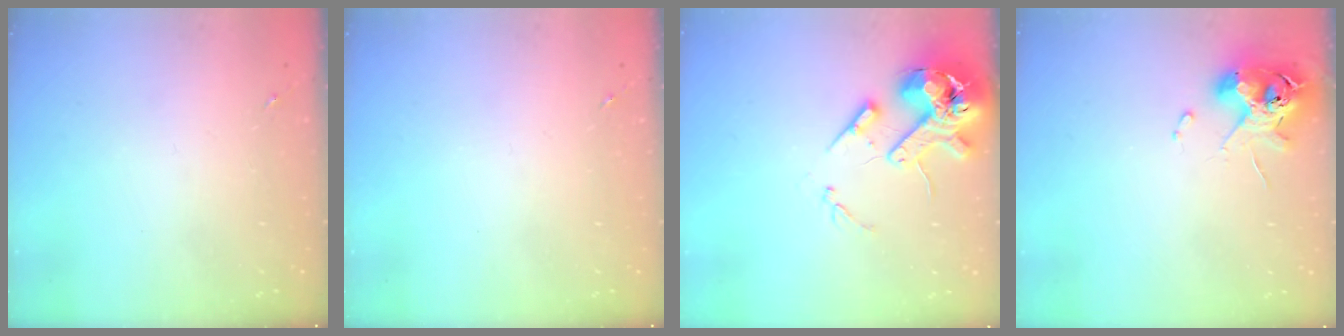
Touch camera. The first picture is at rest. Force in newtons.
{"total": 0.0}
{"total": 15.7, "press": 15.5, "slide": 2.3}
{"total": 11.3, "press": 11.2, "slide": 1.7}